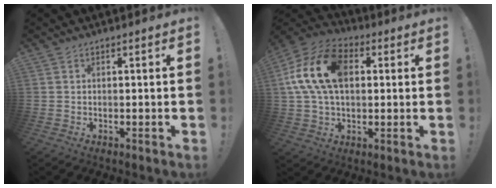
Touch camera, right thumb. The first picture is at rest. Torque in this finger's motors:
{"motor_torque": [1.66, 3.20, 0.28, 0.13, 0.30]}